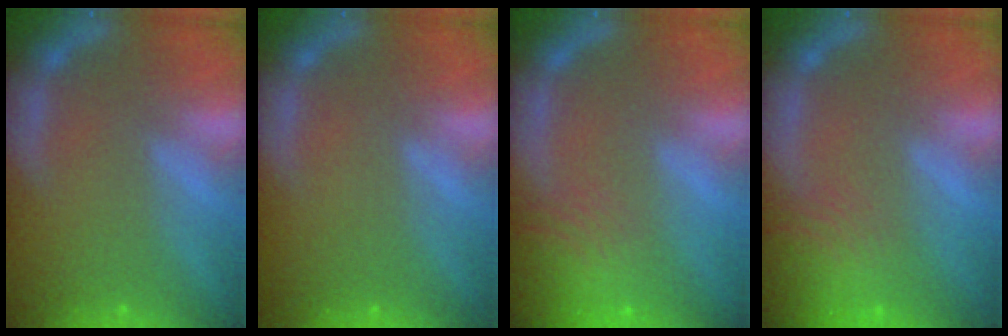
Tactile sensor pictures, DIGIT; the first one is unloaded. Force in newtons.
{"total": 0.0}
{"total": 9.1}
{"total": 8.5}